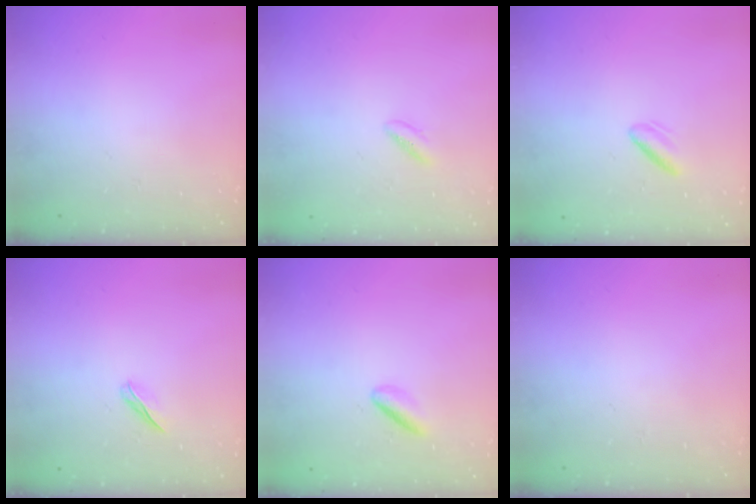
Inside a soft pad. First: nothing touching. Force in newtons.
{"total": 1.7, "press": 1.4, "slide": 0.9}
{"total": 3.0, "press": 2.7, "slide": 1.3}
{"total": 2.5, "press": 2.4, "slide": 0.8}
{"total": 3.0, "press": 2.9, "slide": 0.9}
{"total": 0.0}